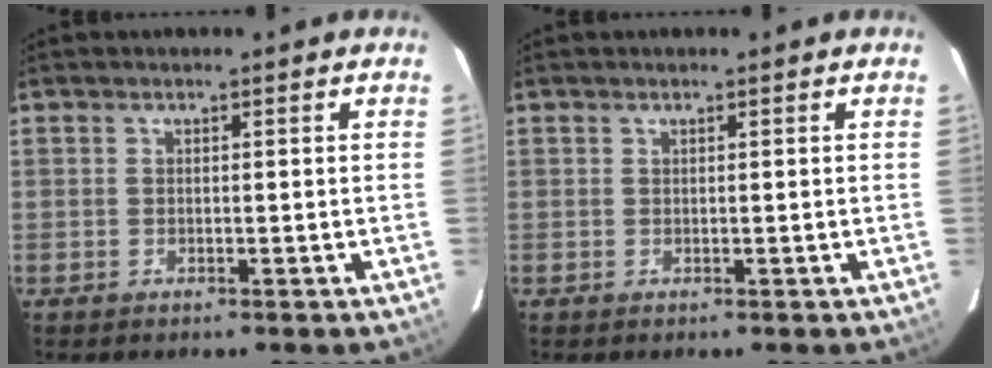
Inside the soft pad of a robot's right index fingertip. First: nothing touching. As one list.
[{"total": 0.0}]